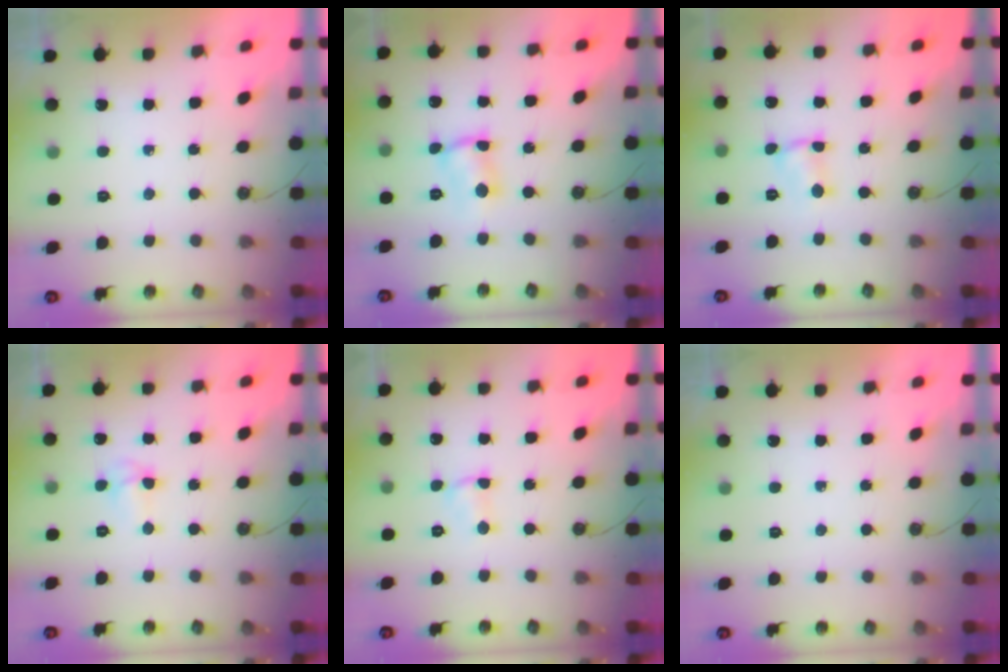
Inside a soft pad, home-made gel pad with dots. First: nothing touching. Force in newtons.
{"total": 3.7, "press": 3.7, "slide": 0.2}
{"total": 1.9, "press": 1.9, "slide": 0.2}
{"total": 4.7, "press": 2.9, "slide": 3.7}
{"total": 2.6, "press": 2.6, "slide": 0.4}
{"total": 0.0}